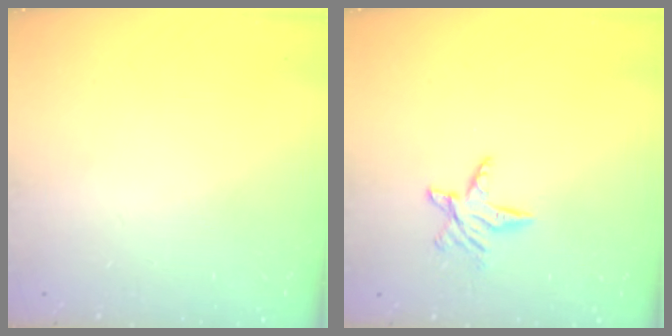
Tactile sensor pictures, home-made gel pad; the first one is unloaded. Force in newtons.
{"total": 6.1, "press": 6.1, "slide": 0.6}